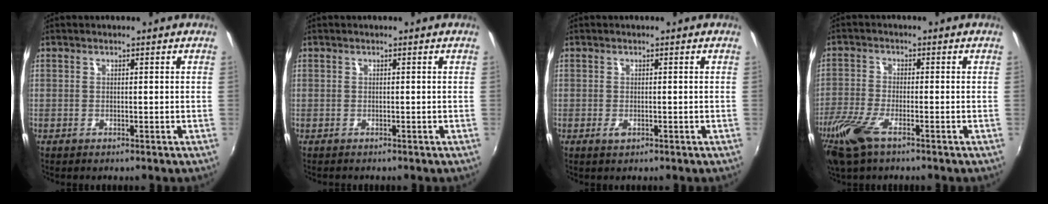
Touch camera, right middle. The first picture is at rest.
{"total": 0.6, "force": [-0.5, 0.4, -0.1], "torque": [-0.001, -0.001, -0.009]}
{"total": 1.1, "force": [-0.4, 0.6, 0.8], "torque": [-0.015, -0.003, -0.007]}
{"total": 9.0, "force": [-5.6, 3.1, 6.4], "torque": [-0.163, -0.024, -0.113]}